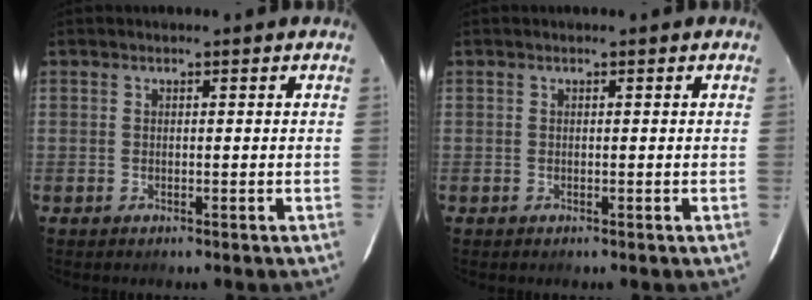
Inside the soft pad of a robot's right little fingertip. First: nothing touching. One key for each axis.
{"total": 0.0}